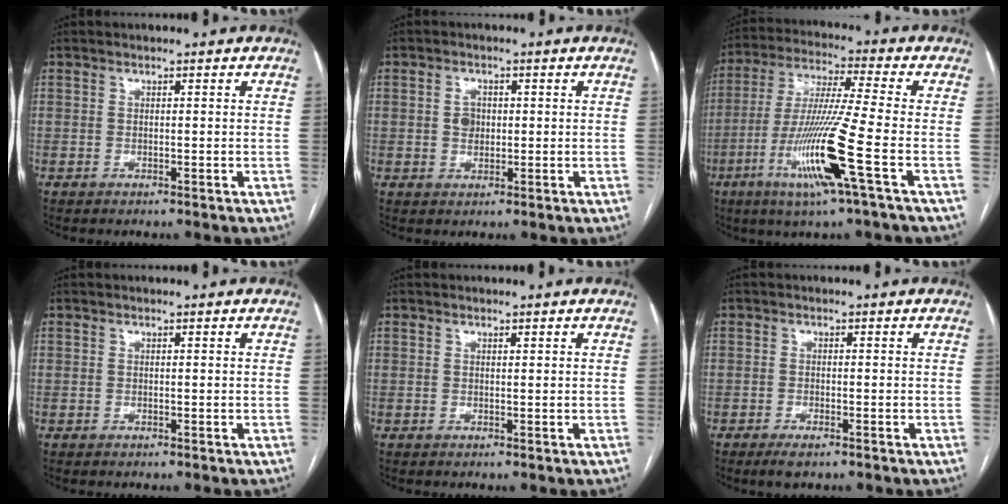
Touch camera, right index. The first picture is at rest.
{"total": 2.6, "force": [0.2, 2.0, 1.7], "torque": [-0.029, 0.005, 0.005]}
{"total": 14.2, "force": [-5.2, -1.4, 13.2], "torque": [-0.270, -0.022, -0.103]}
{"total": 0.0}
{"total": 0.0}
{"total": 2.5, "force": [-1.7, 0.6, 1.8], "torque": [-0.033, -0.003, -0.026]}